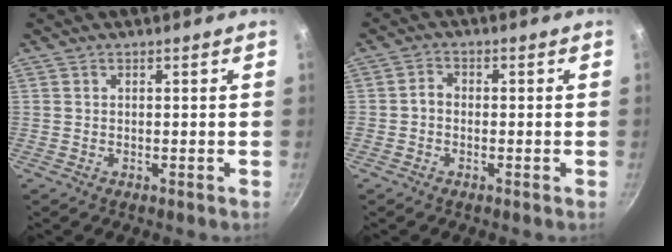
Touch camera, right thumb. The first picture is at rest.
{"total": 2.2, "force": [-0.7, 1.7, 1.2], "torque": [-0.018, 0.015, -0.018]}